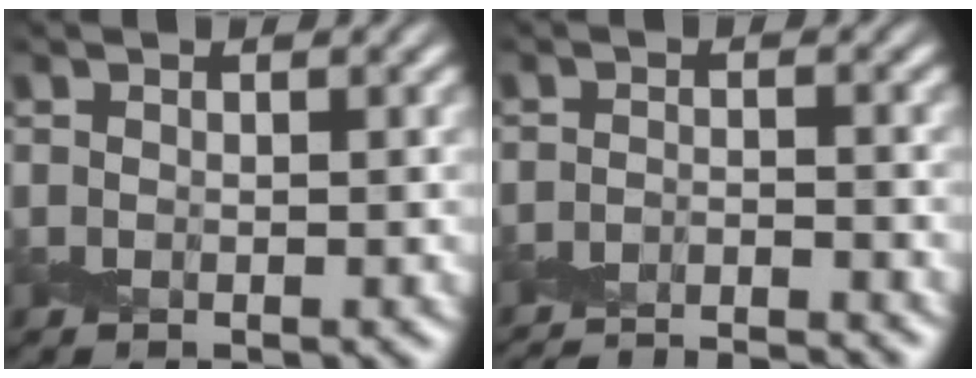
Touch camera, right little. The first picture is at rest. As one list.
[{"total": 8.4, "force": [-8.3, 0.9, 1.4], "torque": [-0.013, -0.011, -0.125]}]